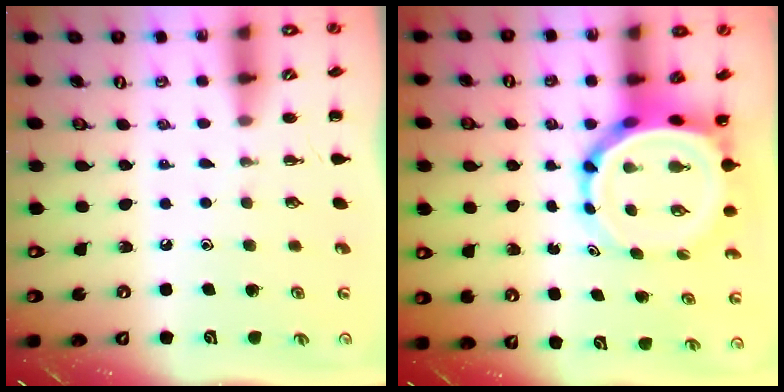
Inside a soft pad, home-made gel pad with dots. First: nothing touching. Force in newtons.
{"total": 6.6, "press": 6.3, "slide": 2.2}